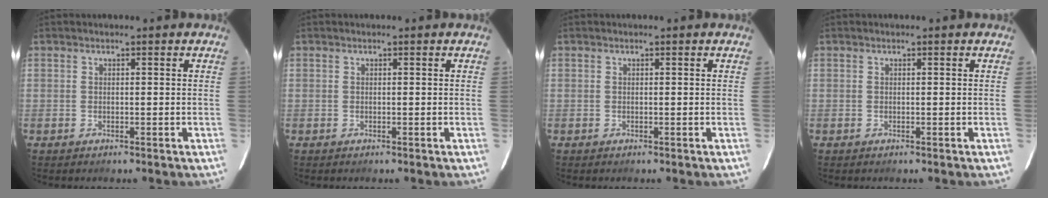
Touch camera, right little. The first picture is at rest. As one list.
[{"total": 0.0}, {"total": 0.0}, {"total": 0.0}]